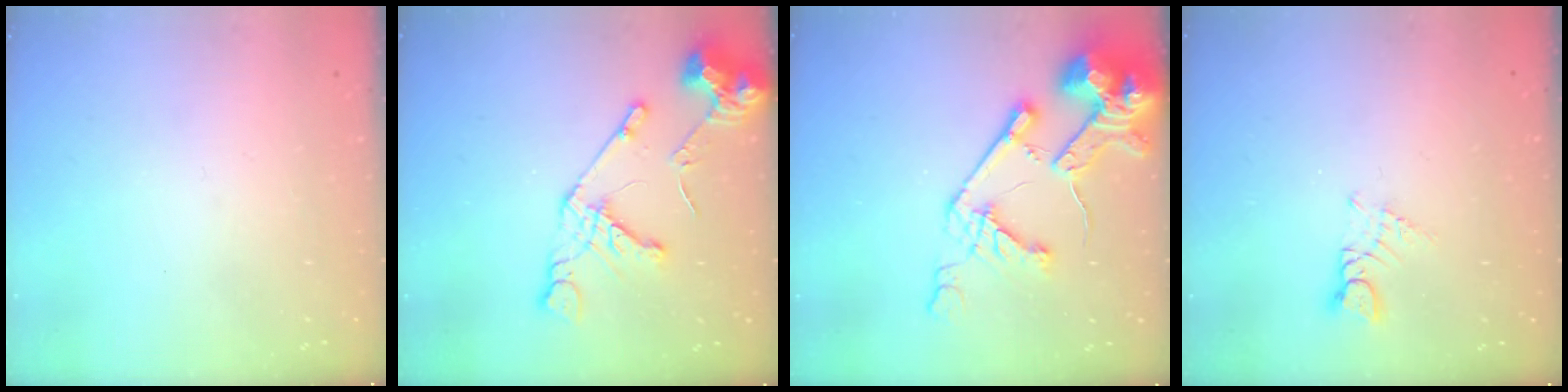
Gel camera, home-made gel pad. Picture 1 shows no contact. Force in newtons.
{"total": 13.9, "press": 13.8, "slide": 1.6}
{"total": 18.8, "press": 18.6, "slide": 2.4}
{"total": 2.9, "press": 2.9, "slide": 0.3}